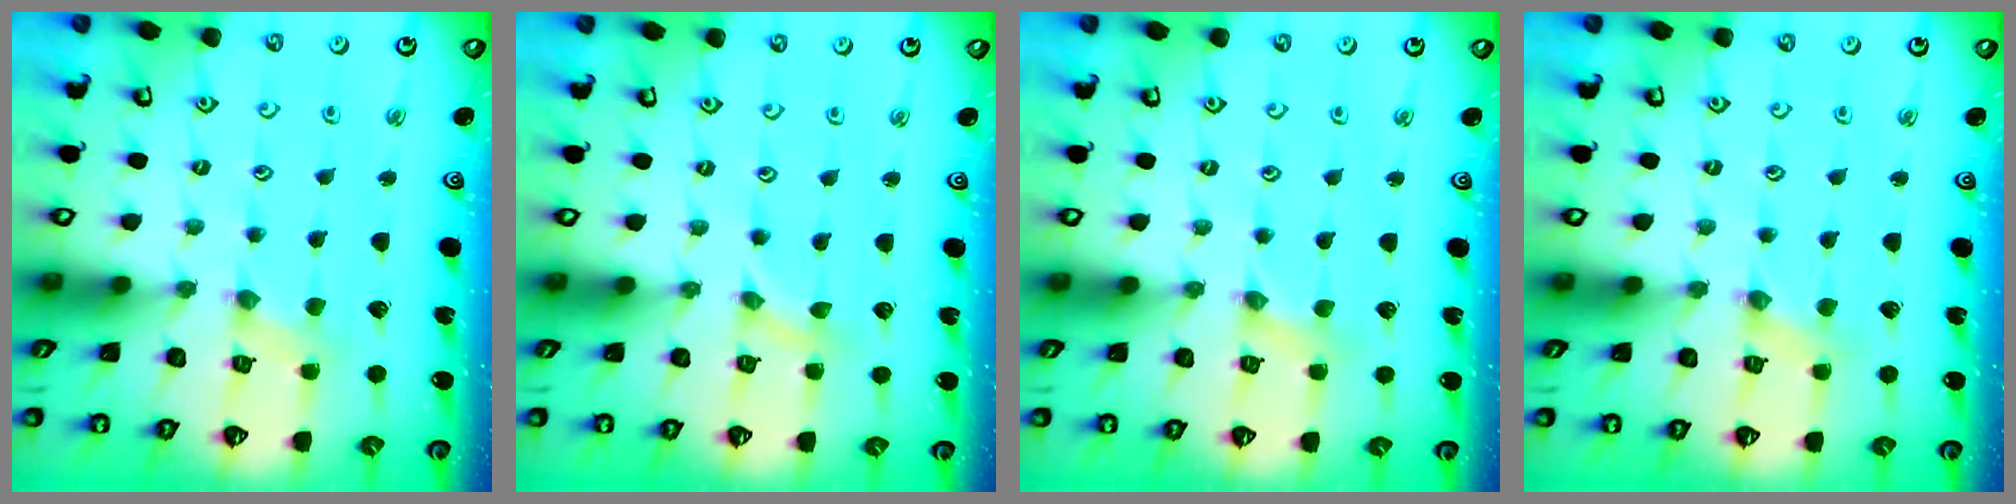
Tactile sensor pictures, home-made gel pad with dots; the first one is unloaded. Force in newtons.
{"total": 0.0}
{"total": 0.0}
{"total": 0.0}